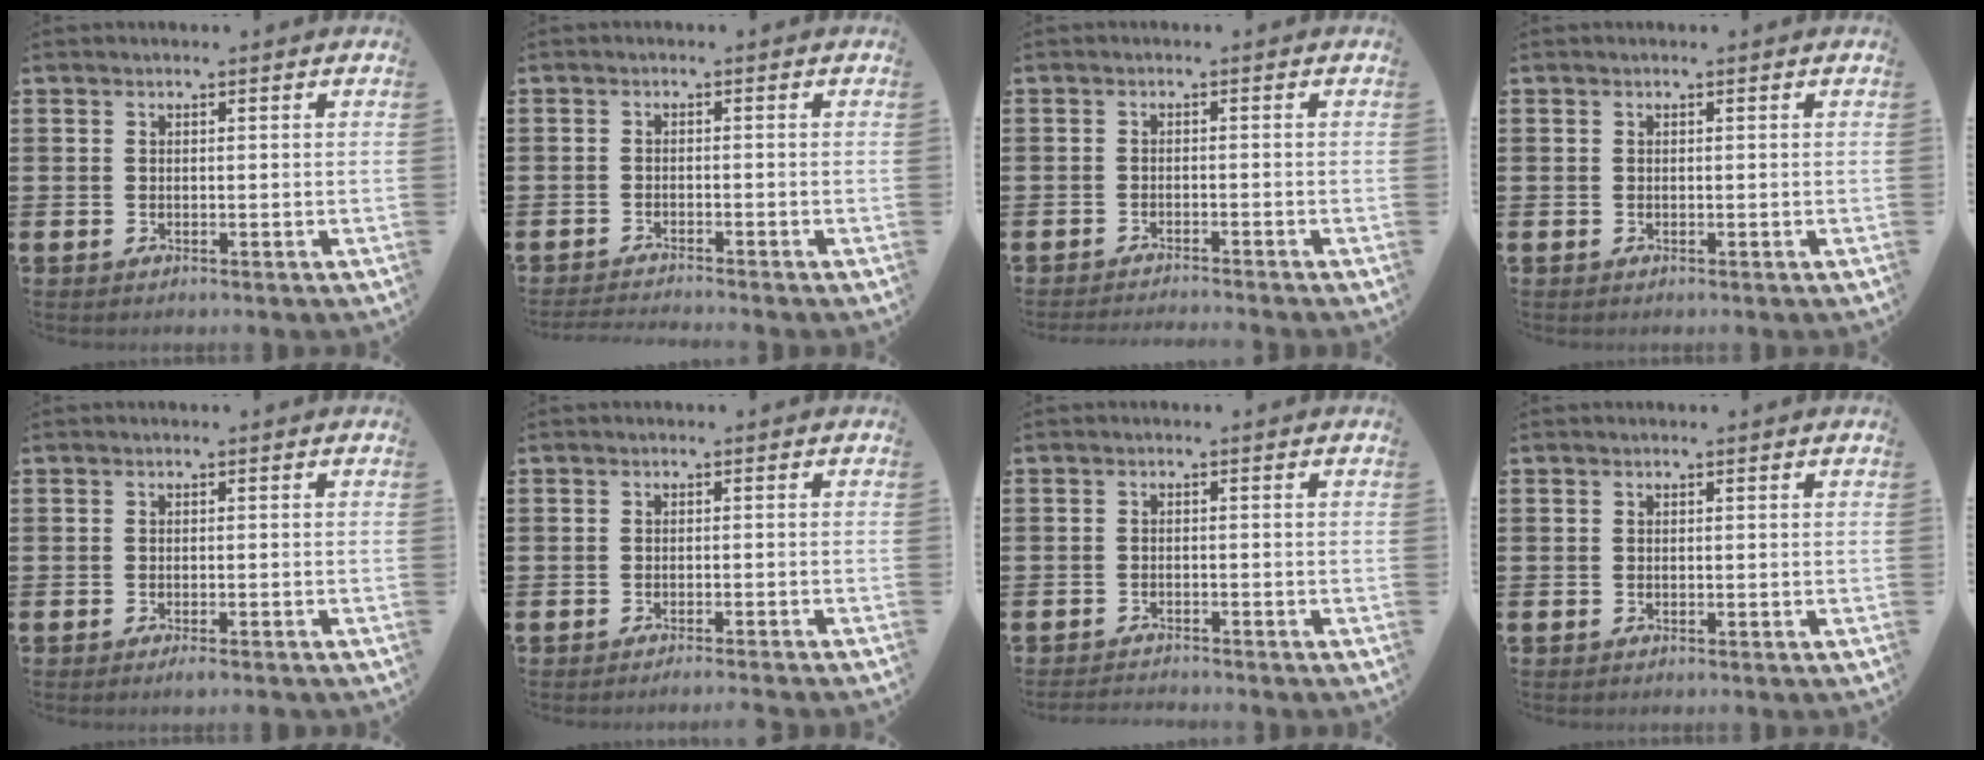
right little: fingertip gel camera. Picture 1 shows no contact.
{"total": 1.3, "force": [-1.3, -0.2, 0.2], "torque": [-0.003, 0.001, -0.025]}
{"total": 1.2, "force": [-1.2, -0.3, 0.1], "torque": [0.000, 0.001, -0.024]}
{"total": 0.0}
{"total": 0.9, "force": [-0.7, 0.0, 0.6], "torque": [-0.011, -0.003, -0.014]}
{"total": 1.0, "force": [-0.9, -0.3, 0.2], "torque": [-0.002, 0.000, -0.019]}
{"total": 1.3, "force": [-1.3, -0.1, -0.1], "torque": [-0.002, 0.002, -0.026]}
{"total": 0.0}